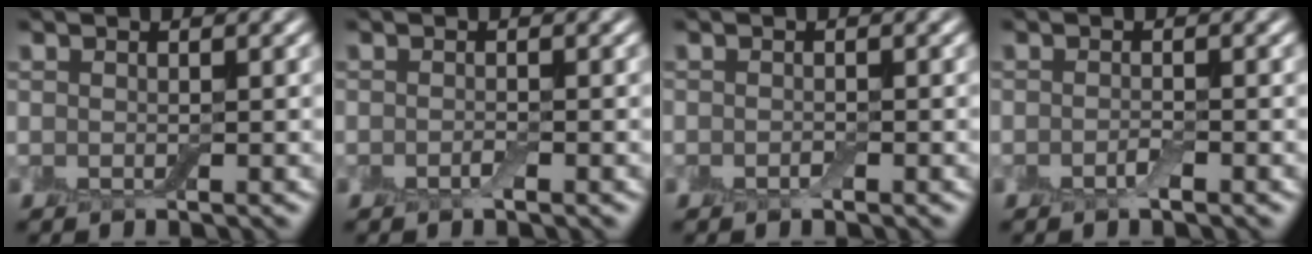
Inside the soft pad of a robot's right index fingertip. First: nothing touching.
{"total": 0.7, "force": [-0.4, 0.2, 0.5], "torque": [-0.011, 0.000, -0.006]}
{"total": 0.6, "force": [-0.3, 0.3, 0.4], "torque": [-0.006, 0.000, -0.005]}
{"total": 1.0, "force": [-0.6, 0.3, 0.7], "torque": [-0.016, -0.001, -0.011]}